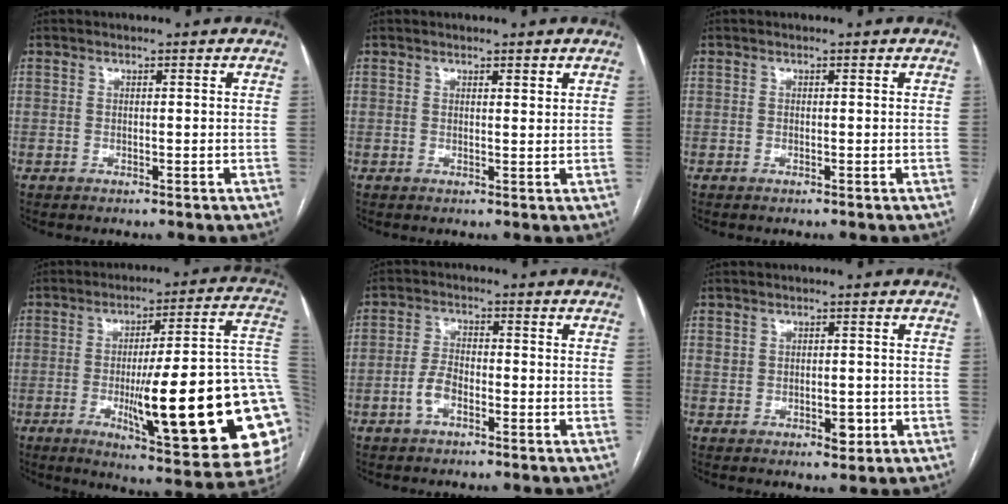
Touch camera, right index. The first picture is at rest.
{"total": 1.1, "force": [0.9, 0.2, 0.6], "torque": [-0.009, -0.003, 0.013]}
{"total": 0.0}
{"total": 28.7, "force": [-4.8, 3.7, 28.0], "torque": [-0.285, -0.005, -0.069]}
{"total": 3.9, "force": [-1.9, 1.9, 2.9], "torque": [-0.063, 0.008, -0.038]}
{"total": 3.4, "force": [-0.4, 2.4, 2.5], "torque": [-0.038, 0.009, 0.006]}